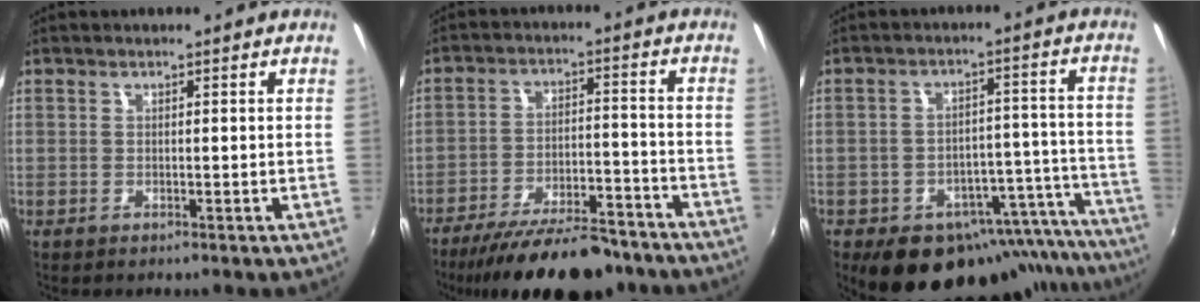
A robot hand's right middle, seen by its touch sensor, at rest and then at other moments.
{"total": 19.9, "force": [-16.4, 5.7, 9.7], "torque": [-0.177, -0.017, -0.234]}
{"total": 21.6, "force": [-17.4, 9.7, 8.5], "torque": [-0.106, 0.034, -0.213]}